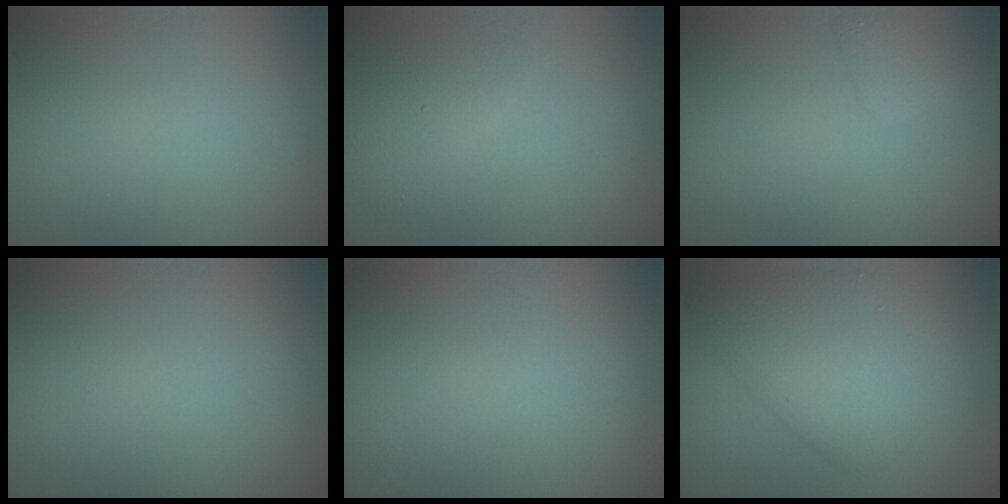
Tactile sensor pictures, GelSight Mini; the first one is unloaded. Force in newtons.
{"total": 1.7, "press": 1.7, "slide": 0.2}
{"total": 1.2, "press": 1.2, "slide": 0.1}
{"total": 0.0}
{"total": 0.0}
{"total": 5.3, "press": 5.3, "slide": 0.3}